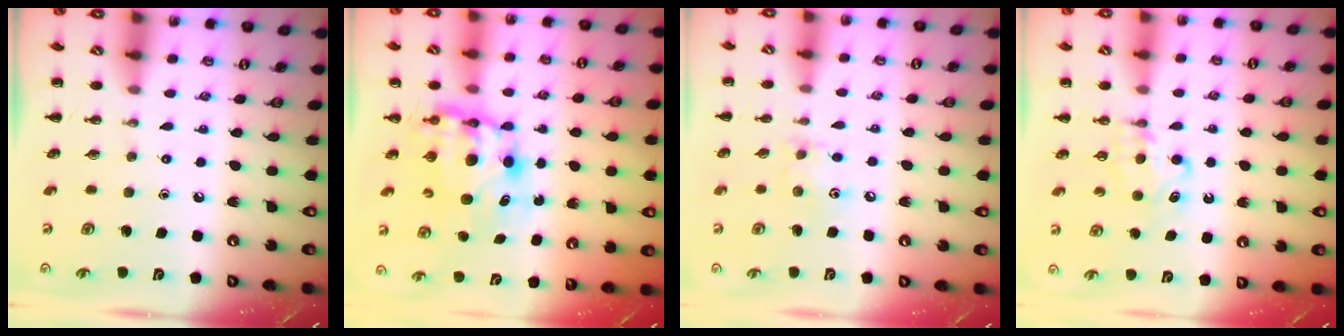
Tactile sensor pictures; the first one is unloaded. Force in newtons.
{"total": 7.9, "press": 7.6, "slide": 2.1}
{"total": 6.5, "press": 6.4, "slide": 1.0}
{"total": 5.3, "press": 5.1, "slide": 1.4}